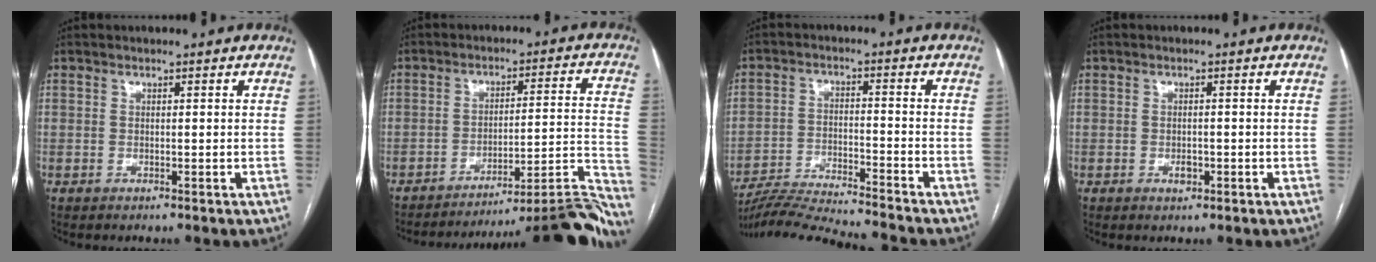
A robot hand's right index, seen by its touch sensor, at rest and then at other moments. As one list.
[{"total": 23.8, "force": [-22.0, -0.6, 9.0], "torque": [-0.019, 0.014, -0.289]}, {"total": 13.9, "force": [-13.3, -1.2, 3.8], "torque": [-0.060, -0.008, -0.223]}, {"total": 1.4, "force": [-0.6, 0.8, 1.0], "torque": [-0.018, 0.001, -0.007]}]